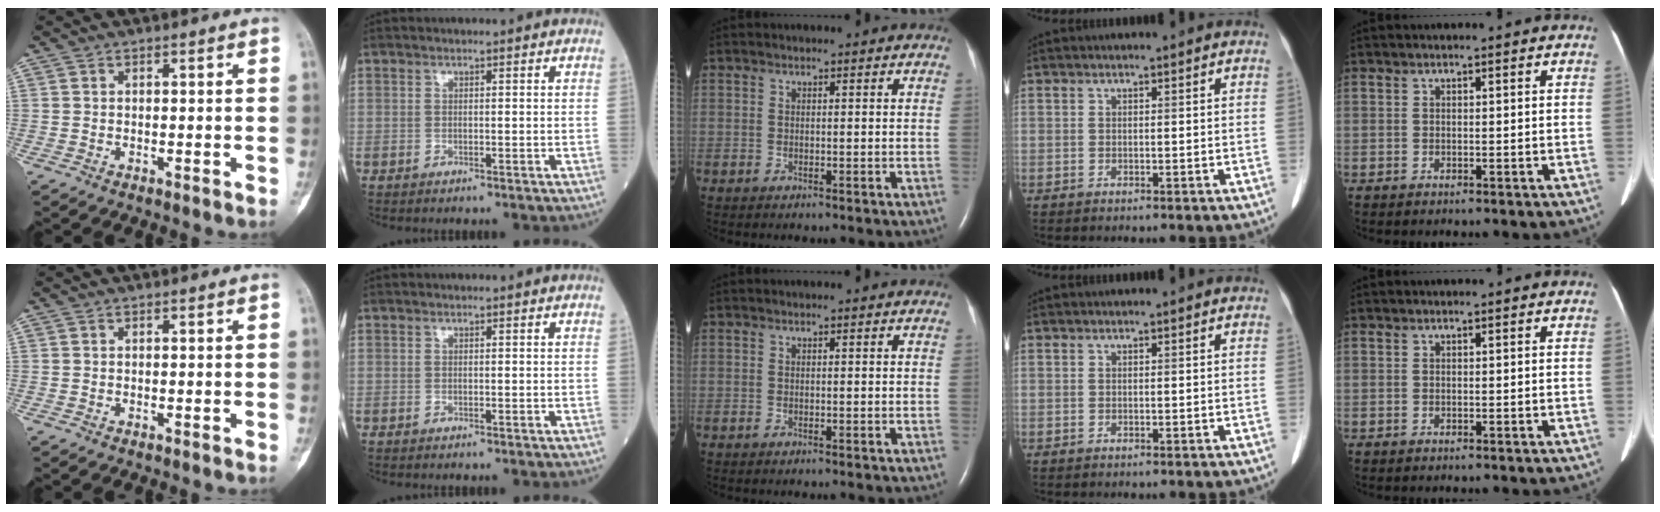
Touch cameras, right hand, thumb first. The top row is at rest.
{}